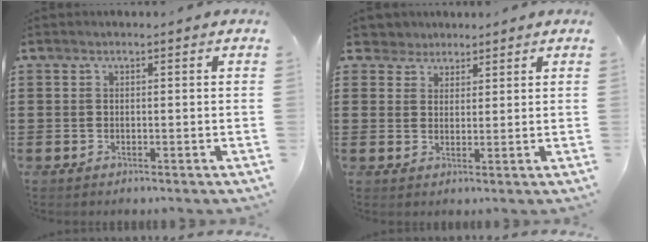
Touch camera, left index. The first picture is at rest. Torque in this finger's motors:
{"motor_torque": [0.15, -0.04, 0.00, -0.02]}